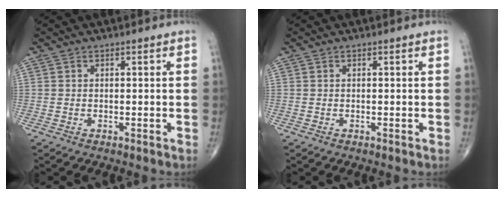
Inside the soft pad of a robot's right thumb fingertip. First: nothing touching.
{"total": 0.0}